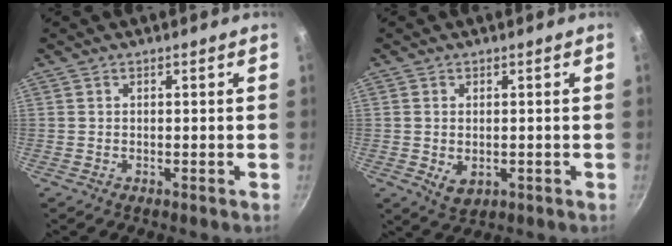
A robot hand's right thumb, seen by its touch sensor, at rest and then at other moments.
{"total": 4.1, "force": [-0.5, 2.7, 3.0], "torque": [-0.049, -0.011, -0.003]}